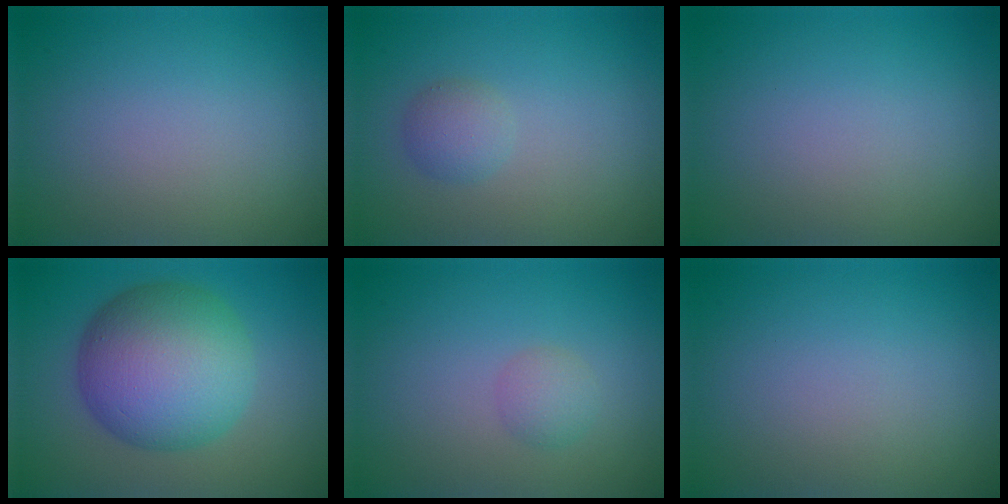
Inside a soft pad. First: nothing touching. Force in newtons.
{"total": 1.7, "press": 1.7, "slide": 0.1}
{"total": 0.0}
{"total": 10.6, "press": 10.6, "slide": 0.3}
{"total": 1.4, "press": 1.4, "slide": 0.1}
{"total": 0.0}